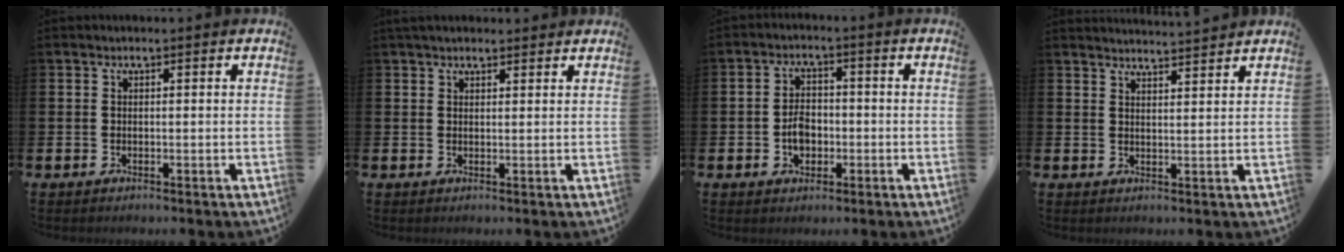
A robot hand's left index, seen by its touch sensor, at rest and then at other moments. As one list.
[{"total": 2.1, "force": [1.9, 0.7, 0.5], "torque": [-0.001, -0.002, 0.033]}, {"total": 3.7, "force": [-1.0, 2.6, 2.4], "torque": [-0.038, 0.003, -0.021]}, {"total": 3.3, "force": [3.2, -0.4, -0.1], "torque": [-0.001, -0.021, 0.058]}]